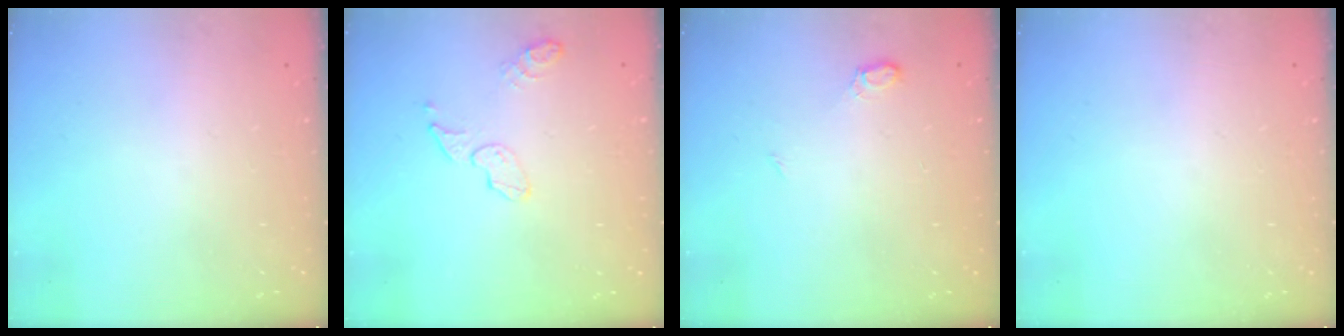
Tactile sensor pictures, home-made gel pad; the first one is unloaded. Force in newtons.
{"total": 5.6, "press": 5.6, "slide": 0.4}
{"total": 5.5, "press": 5.5, "slide": 0.7}
{"total": 0.0}